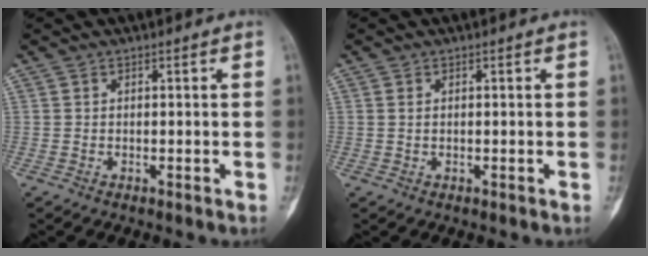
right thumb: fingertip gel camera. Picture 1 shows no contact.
{"total": 0.6, "force": [0.2, 0.4, 0.4], "torque": [-0.012, 0.003, 0.005]}